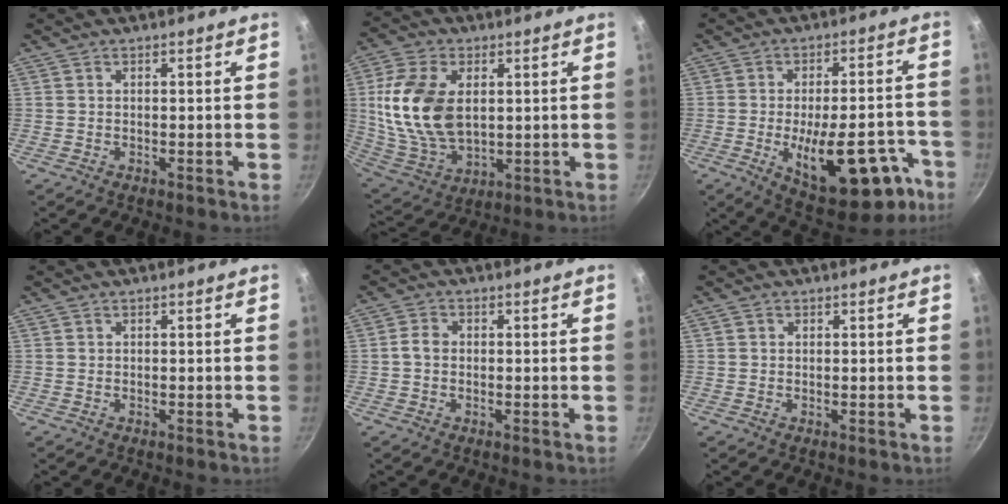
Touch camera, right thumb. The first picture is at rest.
{"total": 17.1, "force": [2.6, 10.6, 13.2], "torque": [-0.248, -0.015, 0.064]}
{"total": 20.5, "force": [-8.2, 9.3, 16.4], "torque": [-0.179, 0.027, -0.099]}
{"total": 0.0}
{"total": 2.7, "force": [-0.1, 2.1, 1.7], "torque": [-0.030, 0.010, -0.008]}
{"total": 0.7, "force": [0.2, 0.7, 0.2], "torque": [0.001, 0.002, 0.001]}